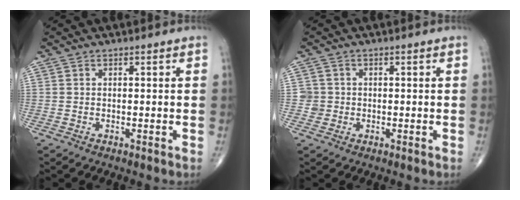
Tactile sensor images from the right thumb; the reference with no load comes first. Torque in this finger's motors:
{"motor_torque": [0.52, 0.37, 0.26, 0.14, -0.05]}